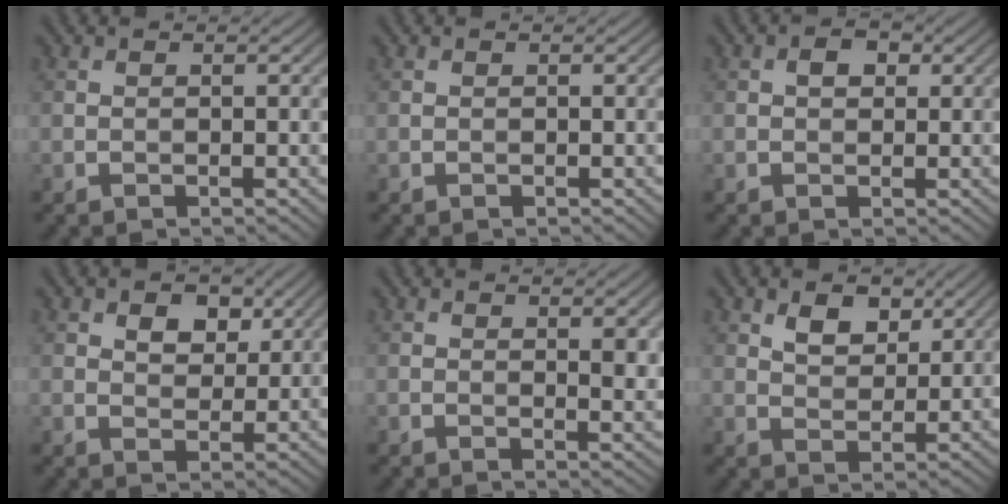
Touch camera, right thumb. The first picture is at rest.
{"total": 0.0}
{"total": 2.0, "force": [0.5, 1.4, 1.2], "torque": [-0.021, 0.003, 0.003]}
{"total": 4.3, "force": [2.1, 2.8, 2.6], "torque": [-0.042, -0.004, 0.031]}
{"total": 2.5, "force": [0.8, 0.8, 2.2], "torque": [-0.035, -0.007, 0.016]}
{"total": 3.8, "force": [2.3, 2.3, 2.1], "torque": [-0.043, -0.004, 0.041]}